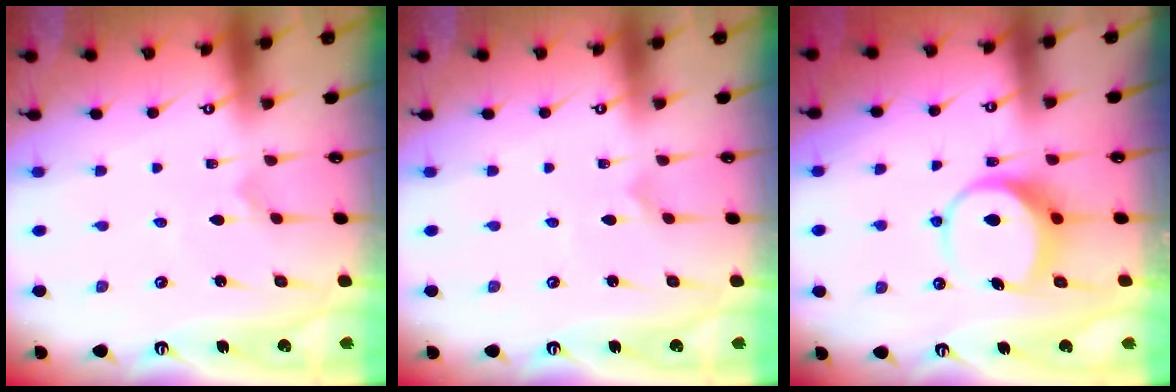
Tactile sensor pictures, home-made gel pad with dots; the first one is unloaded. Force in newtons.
{"total": 0.0}
{"total": 8.7, "press": 8.6, "slide": 0.9}